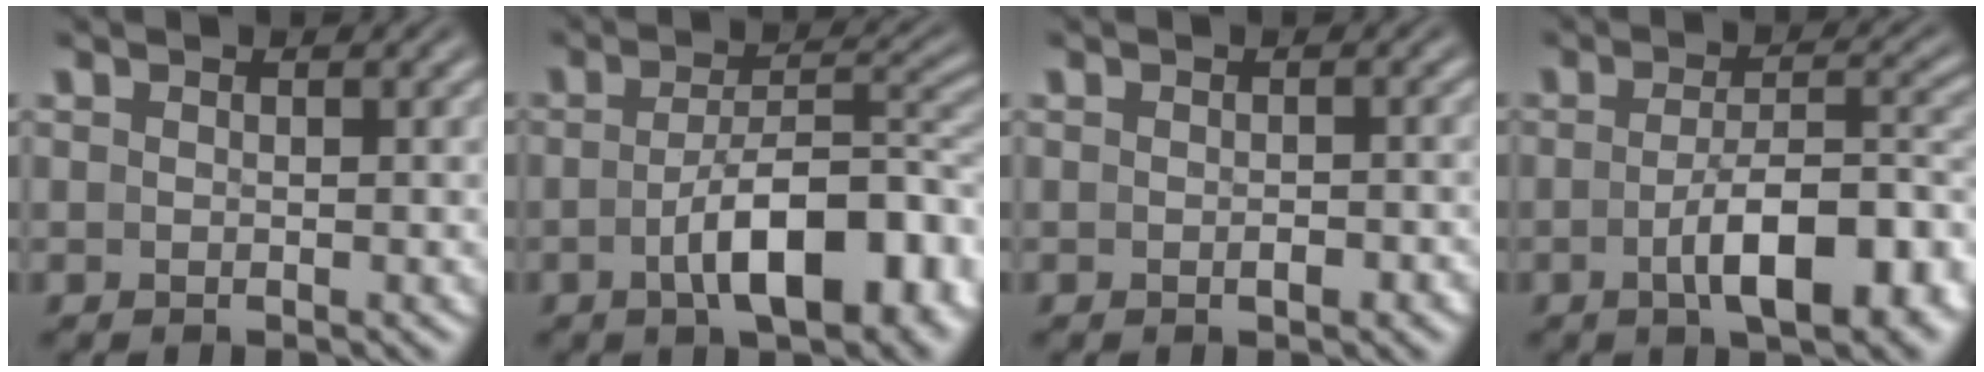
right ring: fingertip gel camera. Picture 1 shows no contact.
{"total": 7.8, "force": [-2.8, 2.9, 6.7], "torque": [-0.082, -0.012, -0.037]}
{"total": 0.8, "force": [-0.6, 0.3, 0.5], "torque": [-0.006, 0.002, -0.009]}
{"total": 7.4, "force": [-3.1, 2.5, 6.2], "torque": [-0.079, -0.014, -0.040]}